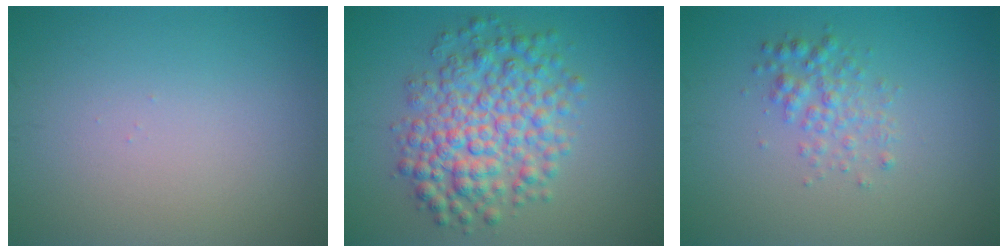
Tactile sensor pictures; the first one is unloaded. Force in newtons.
{"total": 6.7, "press": 6.7, "slide": 0.1}
{"total": 2.2, "press": 2.2, "slide": 0.0}